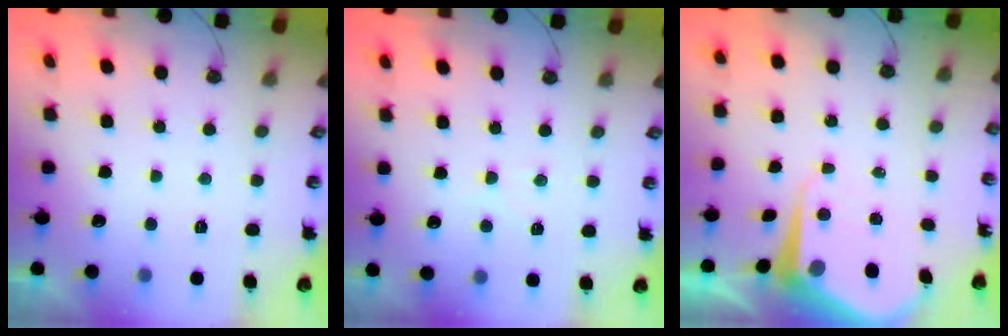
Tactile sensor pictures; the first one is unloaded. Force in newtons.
{"total": 4.6, "press": 4.5, "slide": 0.5}
{"total": 8.3, "press": 8.3, "slide": 0.8}